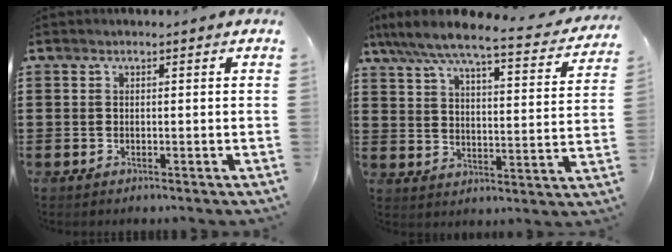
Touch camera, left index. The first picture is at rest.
{"total": 6.5, "force": [5.7, 0.2, 3.2], "torque": [-0.088, -0.039, 0.093]}